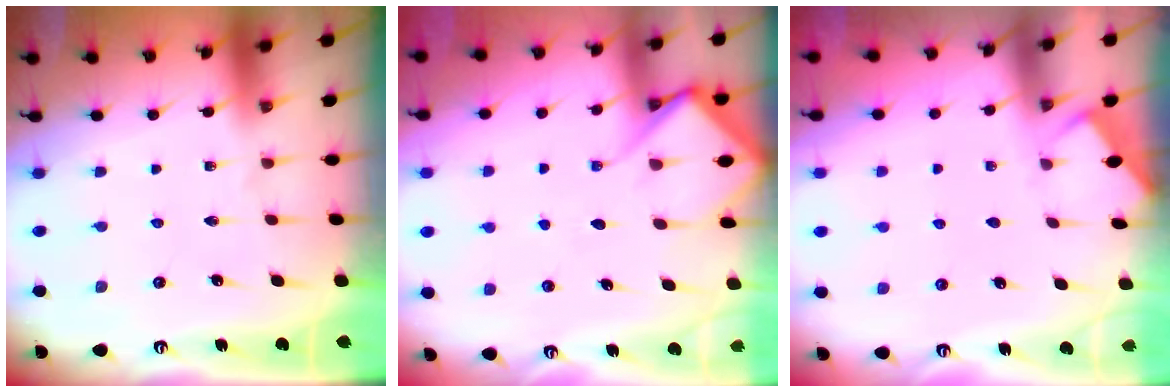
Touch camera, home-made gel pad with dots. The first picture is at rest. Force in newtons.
{"total": 7.4, "press": 7.4, "slide": 0.8}
{"total": 2.0, "press": 1.9, "slide": 0.3}